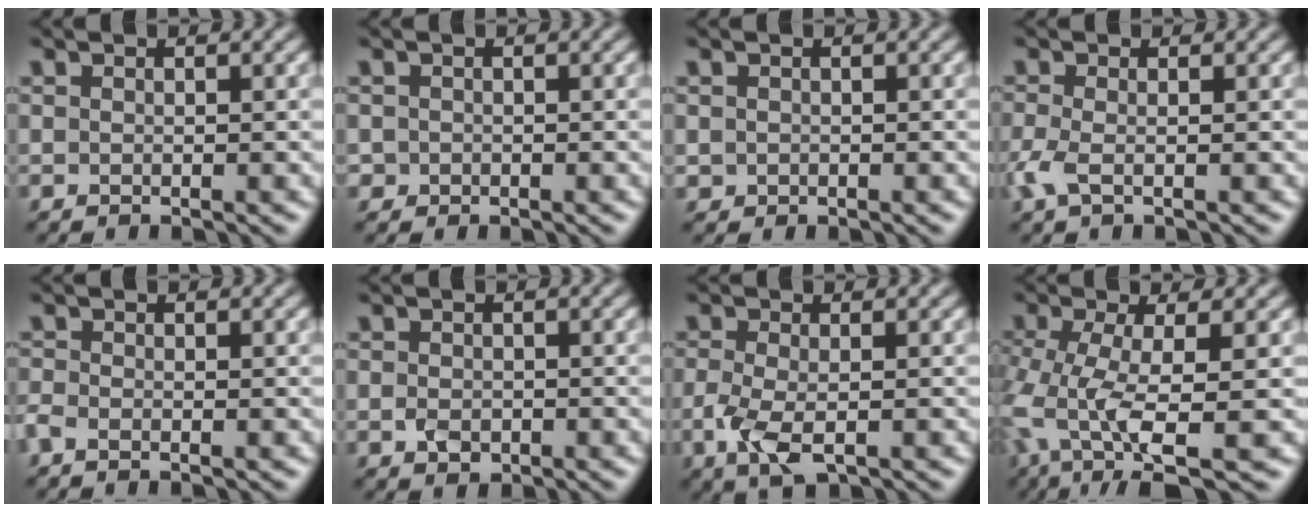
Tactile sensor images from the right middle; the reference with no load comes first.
{"total": 0.8, "force": [-0.3, 0.7, 0.0], "torque": [0.000, -0.001, -0.008]}
{"total": 0.6, "force": [0.0, 0.5, 0.0], "torque": [0.000, 0.000, 0.002]}
{"total": 2.3, "force": [-0.8, 1.1, 1.9], "torque": [-0.059, -0.002, -0.020]}
{"total": 1.5, "force": [-0.8, 0.9, 0.9], "torque": [-0.026, -0.001, -0.022]}
{"total": 1.6, "force": [-0.6, 1.2, 0.8], "torque": [-0.018, -0.002, -0.014]}
{"total": 3.2, "force": [-1.3, 1.4, 2.5], "torque": [-0.070, -0.008, -0.024]}
{"total": 8.2, "force": [-3.7, 2.8, 6.8], "torque": [-0.147, -0.021, -0.067]}